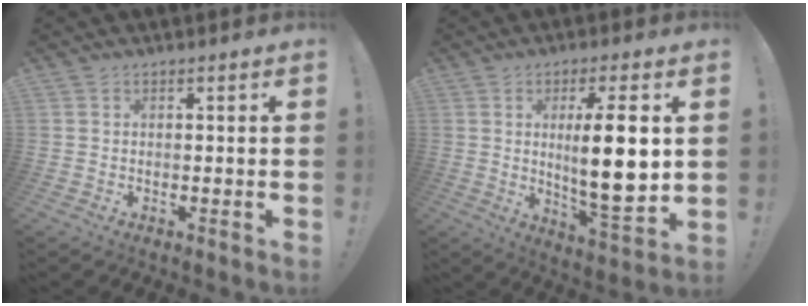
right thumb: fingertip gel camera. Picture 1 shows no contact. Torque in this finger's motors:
{"motor_torque": [0.32, 1.98, 0.19, 0.31, 0.13]}